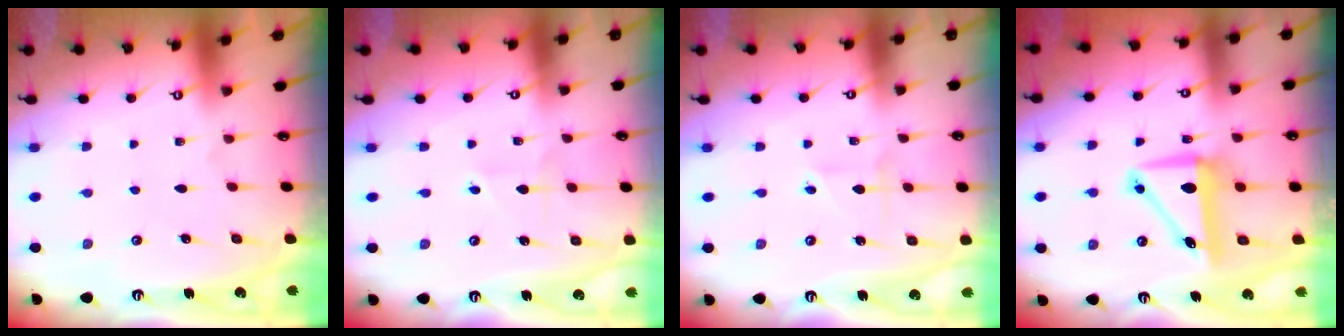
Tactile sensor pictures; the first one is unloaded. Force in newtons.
{"total": 2.4, "press": 2.4, "slide": 0.2}
{"total": 1.8, "press": 1.7, "slide": 0.2}
{"total": 9.4, "press": 9.3, "slide": 1.4}